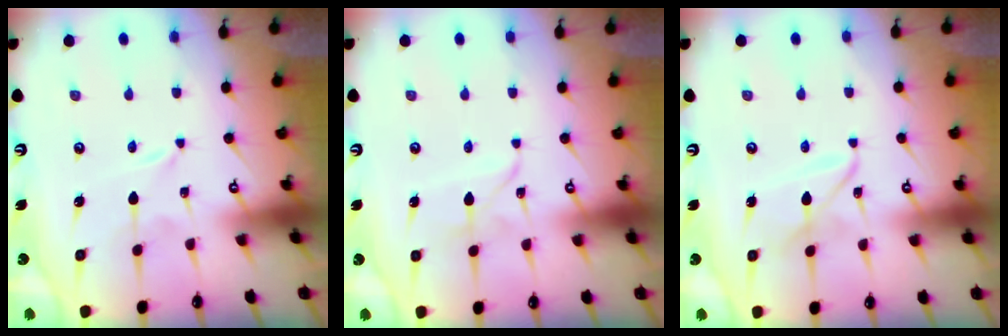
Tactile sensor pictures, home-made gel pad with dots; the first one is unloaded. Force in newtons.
{"total": 2.6, "press": 2.6, "slide": 0.1}
{"total": 6.6, "press": 6.6, "slide": 0.5}